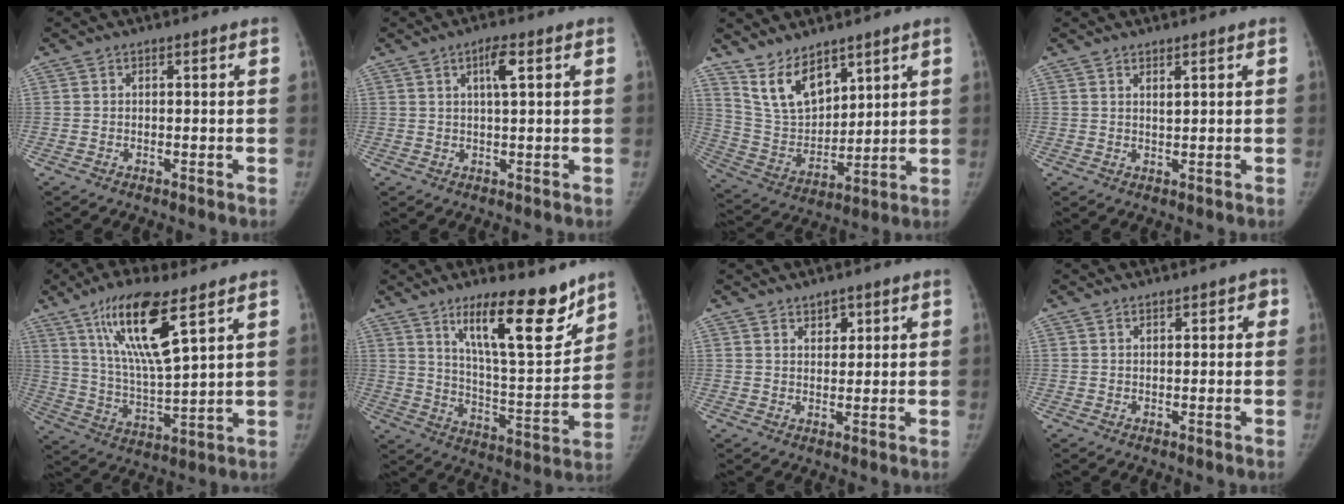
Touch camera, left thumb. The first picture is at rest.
{"total": 4.0, "force": [1.6, 0.8, 3.6], "torque": [-0.065, 0.000, 0.028]}
{"total": 11.9, "force": [8.4, 5.8, 6.0], "torque": [-0.087, -0.051, 0.183]}
{"total": 1.4, "force": [0.9, 0.2, 1.0], "torque": [-0.017, -0.009, 0.019]}
{"total": 16.1, "force": [8.7, 3.7, 13.0], "torque": [-0.241, -0.043, 0.170]}
{"total": 18.0, "force": [12.0, 4.7, 12.6], "torque": [-0.158, -0.088, 0.203]}
{"total": 2.8, "force": [1.8, 1.8, 1.3], "torque": [-0.004, -0.012, 0.032]}
{"total": 1.8, "force": [0.9, 1.0, 1.3], "torque": [-0.001, 0.001, 0.010]}